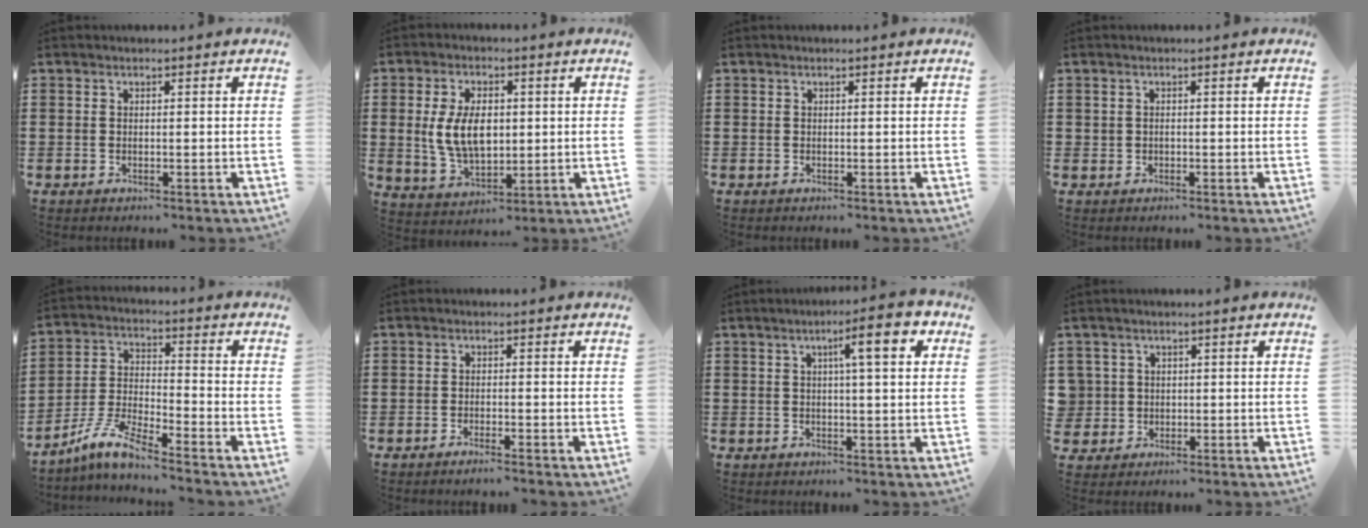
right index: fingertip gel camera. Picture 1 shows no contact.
{"total": 8.5, "force": [0.7, 5.1, 6.8], "torque": [-0.147, 0.007, 0.007]}
{"total": 0.0}
{"total": 0.6, "force": [0.1, 0.6, 0.1], "torque": [-0.004, 0.005, 0.001]}
{"total": 7.1, "force": [-6.1, 0.2, 3.5], "torque": [-0.099, -0.014, -0.127]}
{"total": 1.2, "force": [-1.1, -0.2, 0.5], "torque": [-0.009, -0.001, -0.020]}
{"total": 6.6, "force": [2.3, 0.9, 6.2], "torque": [-0.100, -0.003, 0.028]}
{"total": 2.8, "force": [0.1, 2.8, 0.2], "torque": [-0.027, 0.007, -0.002]}